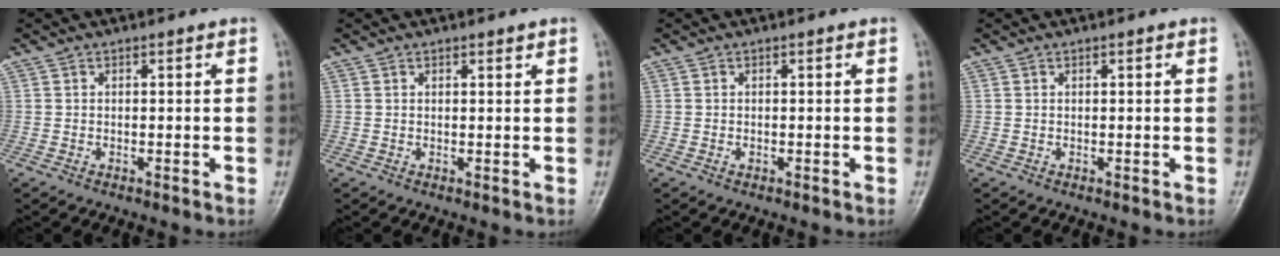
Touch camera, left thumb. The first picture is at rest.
{"total": 1.0, "force": [0.7, 0.3, 0.6], "torque": [-0.007, -0.003, 0.011]}
{"total": 0.6, "force": [-0.1, 0.4, 0.4], "torque": [-0.005, 0.001, -0.002]}
{"total": 0.5, "force": [0.3, 0.2, 0.4], "torque": [-0.008, -0.001, 0.003]}